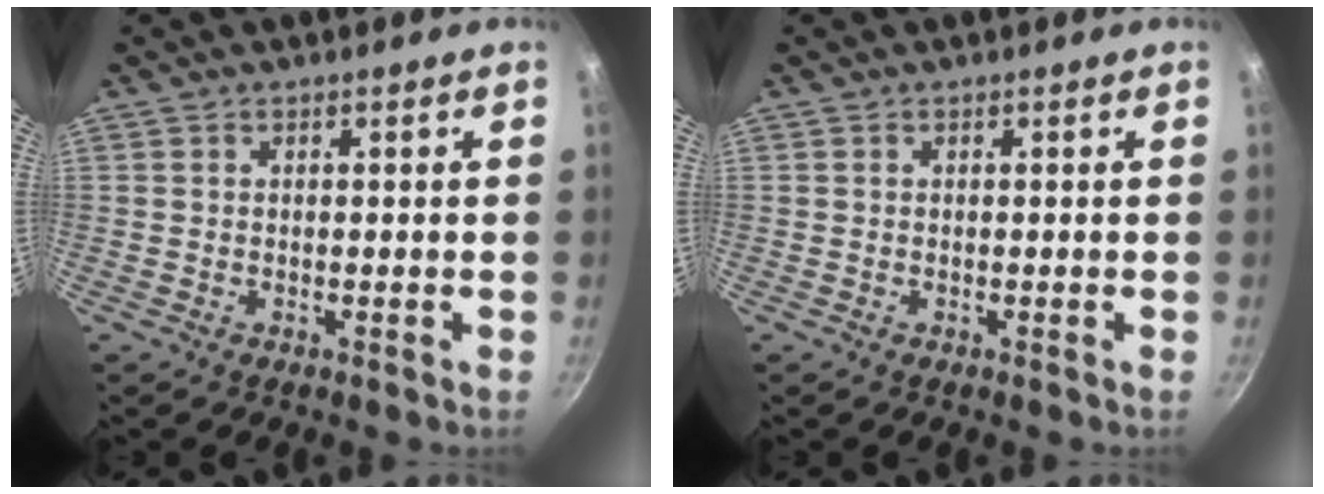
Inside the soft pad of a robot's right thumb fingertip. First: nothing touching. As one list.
[{"total": 0.0}]